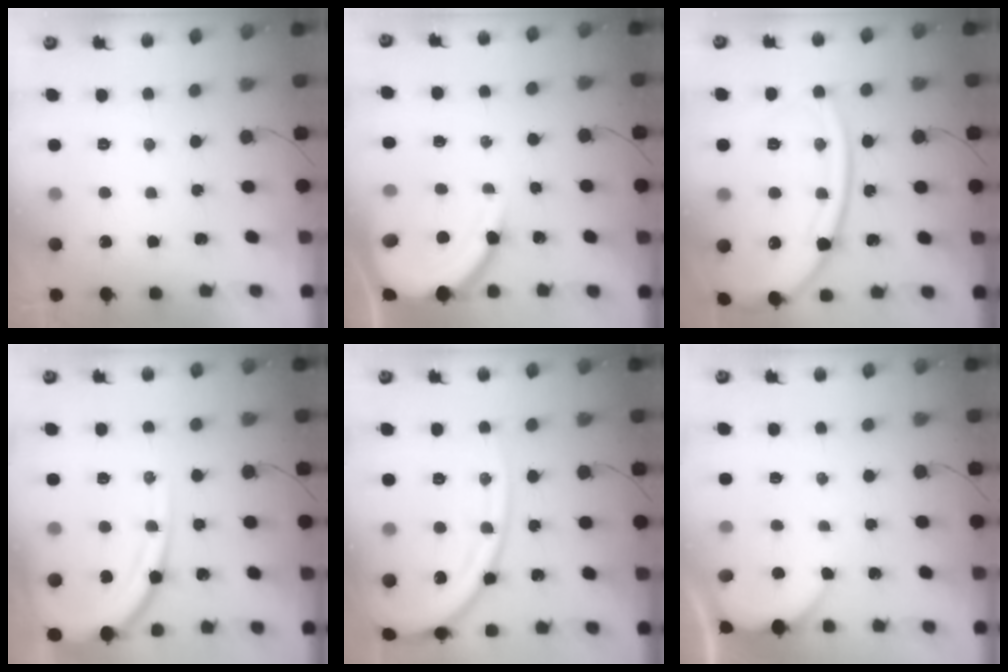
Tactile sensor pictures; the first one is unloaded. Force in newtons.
{"total": 10.7, "press": 10.6, "slide": 1.1}
{"total": 21.0, "press": 20.9, "slide": 2.3}
{"total": 14.4, "press": 14.3, "slide": 1.8}
{"total": 17.1, "press": 17.0, "slide": 1.8}
{"total": 2.9, "press": 2.9, "slide": 0.4}